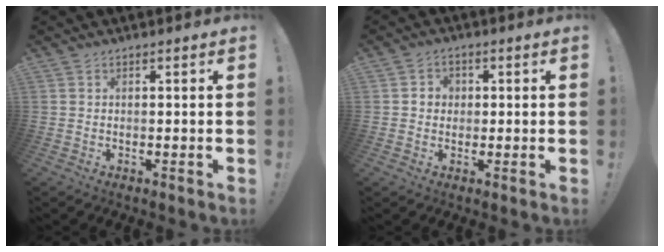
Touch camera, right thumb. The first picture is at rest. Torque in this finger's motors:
{"motor_torque": [0.68, 0.59, 0.33, -0.29, -0.01]}